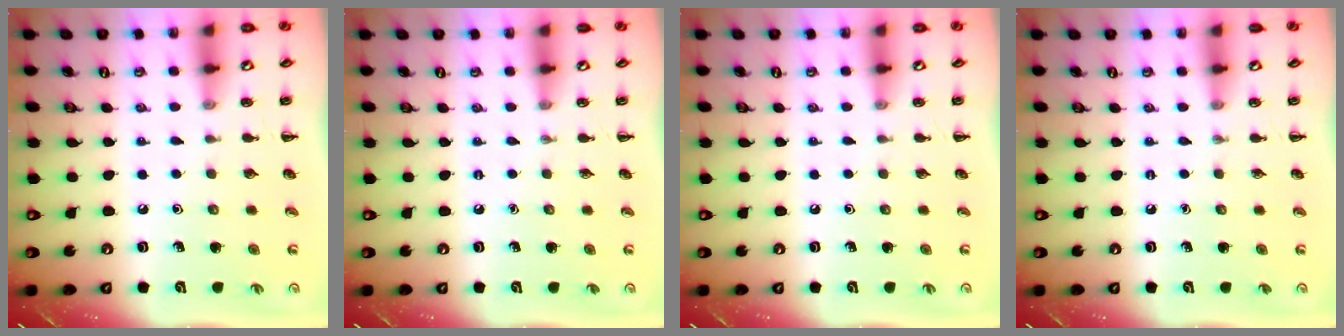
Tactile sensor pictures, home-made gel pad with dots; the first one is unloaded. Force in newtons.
{"total": 0.0}
{"total": 0.0}
{"total": 0.0}